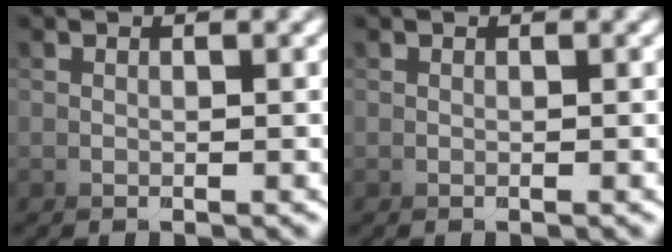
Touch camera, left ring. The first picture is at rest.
{"total": 0.0}